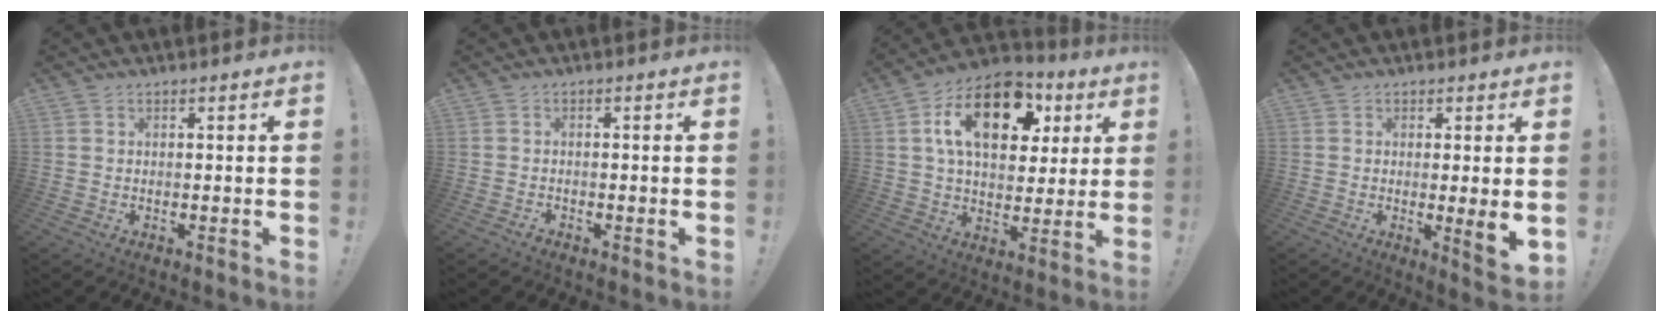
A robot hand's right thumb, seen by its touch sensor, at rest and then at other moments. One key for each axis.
{"total": 1.2, "fx": -1.1, "fy": 0.1, "fz": 0.6, "tx": -0.011, "ty": 0.002, "tz": -0.019}
{"total": 19.4, "fx": 6.8, "fy": 11.9, "fz": 13.8, "tx": -0.216, "ty": -0.010, "tz": 0.120}
{"total": 5.6, "fx": 0.1, "fy": 0.2, "fz": 5.6, "tx": -0.069, "ty": -0.017, "tz": 0.006}